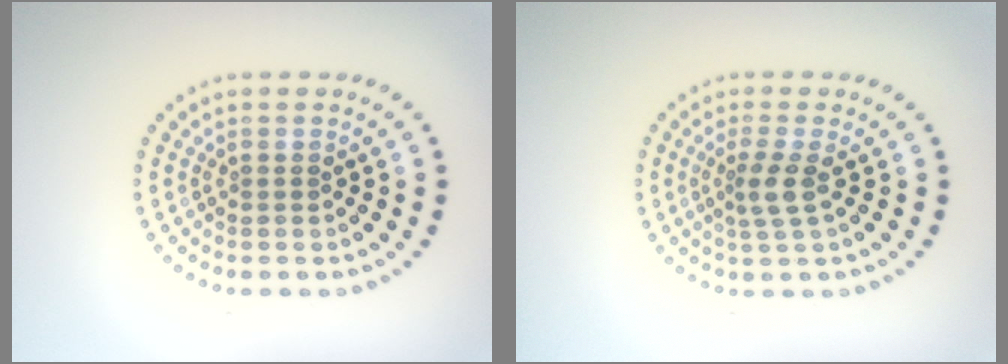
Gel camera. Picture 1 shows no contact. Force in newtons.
{"total": 2.1, "press": 1.6, "slide": 1.4}